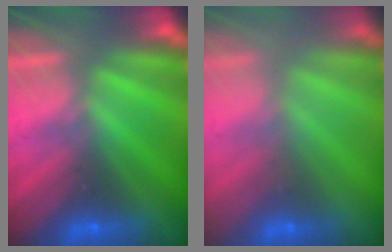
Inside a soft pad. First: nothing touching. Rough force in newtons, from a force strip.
{"total": 2.5}